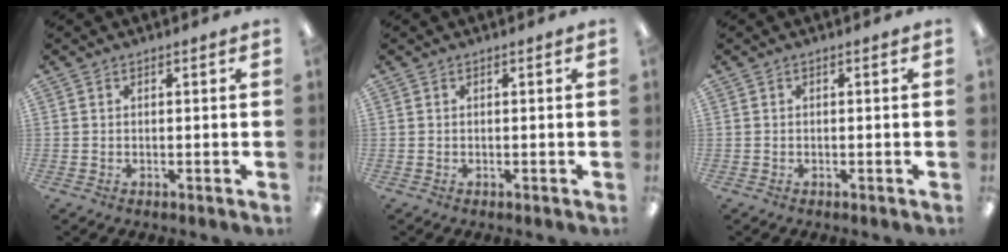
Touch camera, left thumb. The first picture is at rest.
{"total": 0.0}
{"total": 0.0}